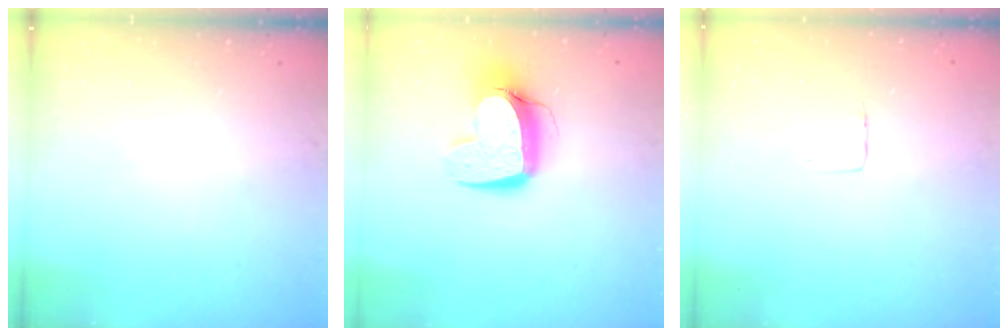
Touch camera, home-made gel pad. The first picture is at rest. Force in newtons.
{"total": 12.4, "press": 12.3, "slide": 1.5}
{"total": 3.0, "press": 3.0, "slide": 0.1}